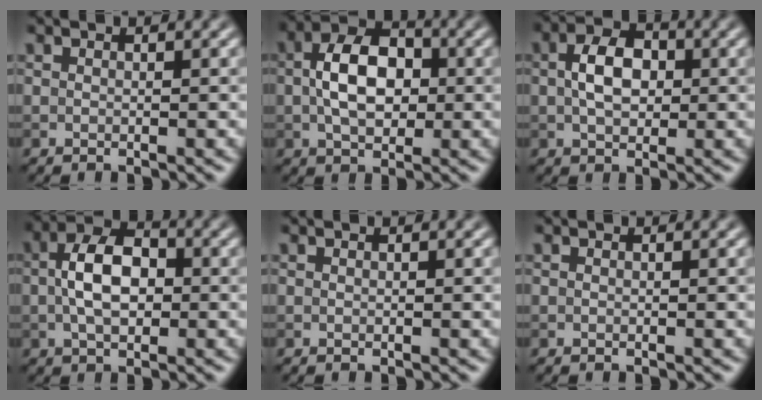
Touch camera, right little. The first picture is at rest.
{"total": 6.1, "force": [-0.1, 3.7, 4.8], "torque": [-0.086, 0.009, -0.007]}
{"total": 4.4, "force": [0.3, 2.8, 3.3], "torque": [-0.064, 0.007, 0.000]}
{"total": 5.4, "force": [-0.3, 3.0, 4.4], "torque": [-0.083, 0.009, -0.011]}
{"total": 0.0}
{"total": 0.0}